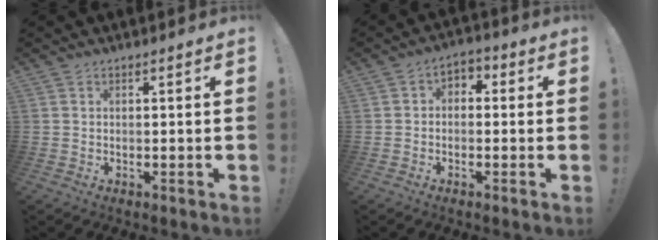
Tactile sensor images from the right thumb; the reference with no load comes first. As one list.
[{"total": 3.6, "force": [-1.8, 2.5, 1.7], "torque": [-0.023, 0.017, -0.033]}]